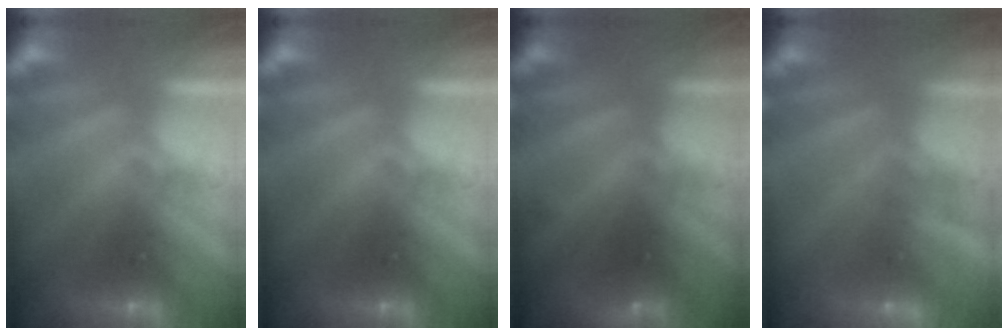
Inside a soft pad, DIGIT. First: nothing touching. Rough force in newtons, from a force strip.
{"total": 0.0}
{"total": 1.2}
{"total": 1.9}